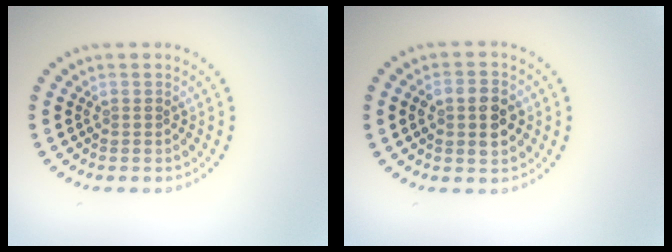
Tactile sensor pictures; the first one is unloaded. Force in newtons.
{"total": 3.9, "press": 3.9, "slide": 0.2}